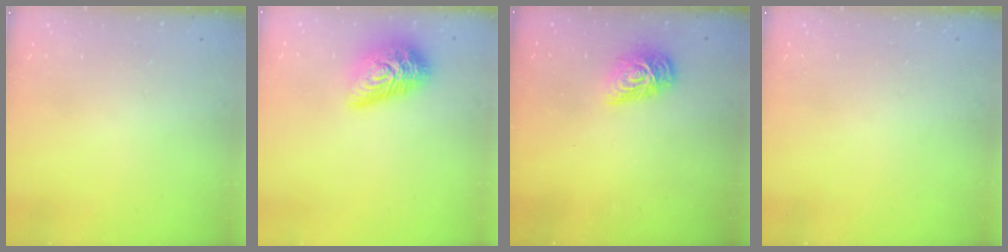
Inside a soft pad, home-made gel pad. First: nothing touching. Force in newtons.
{"total": 15.6, "press": 15.6, "slide": 0.7}
{"total": 10.6, "press": 10.6, "slide": 0.5}
{"total": 0.0}